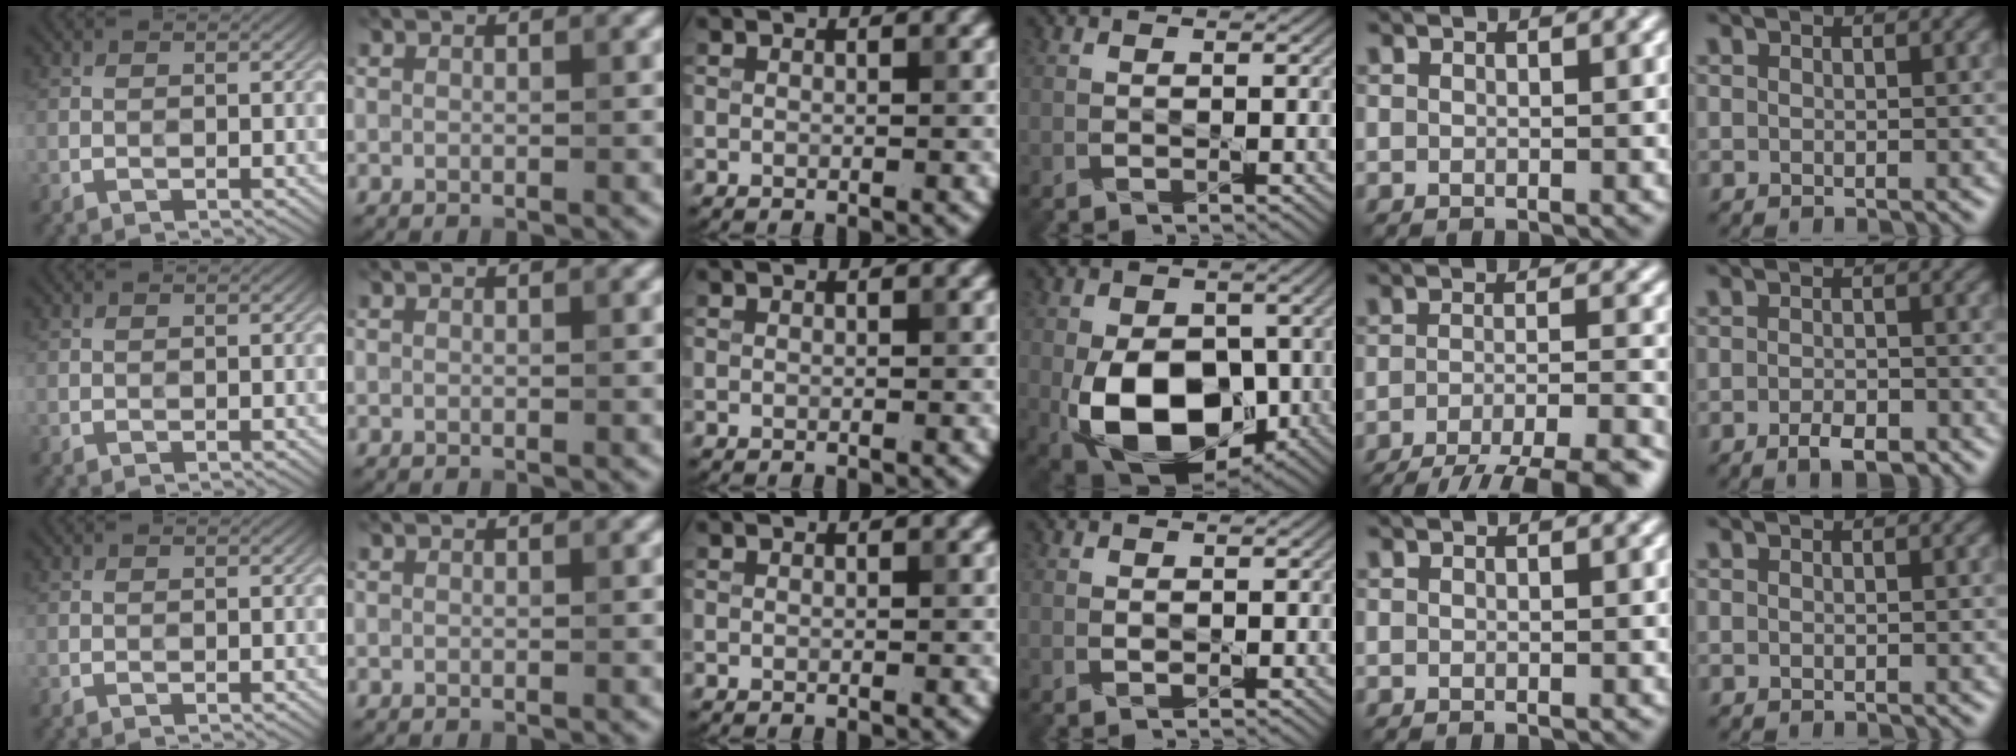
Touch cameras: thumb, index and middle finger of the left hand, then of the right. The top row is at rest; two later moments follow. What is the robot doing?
{"motion": "pour", "object": "bowl"}